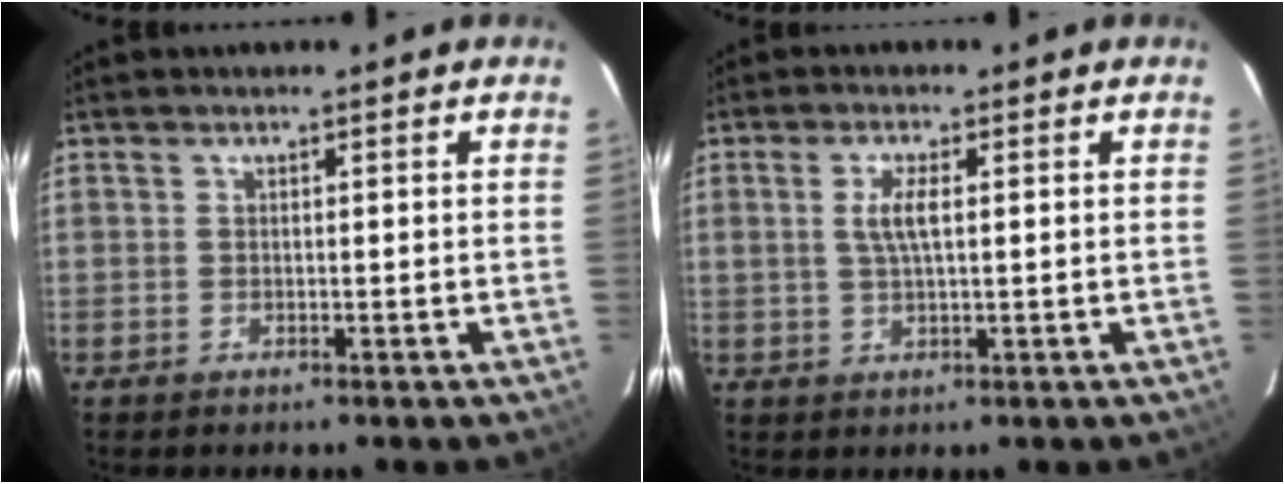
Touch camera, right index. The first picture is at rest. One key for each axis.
{"total": 3.6, "fx": 0.7, "fy": 0.9, "fz": 3.4, "tx": -0.067, "ty": 0.004, "tz": 0.017}